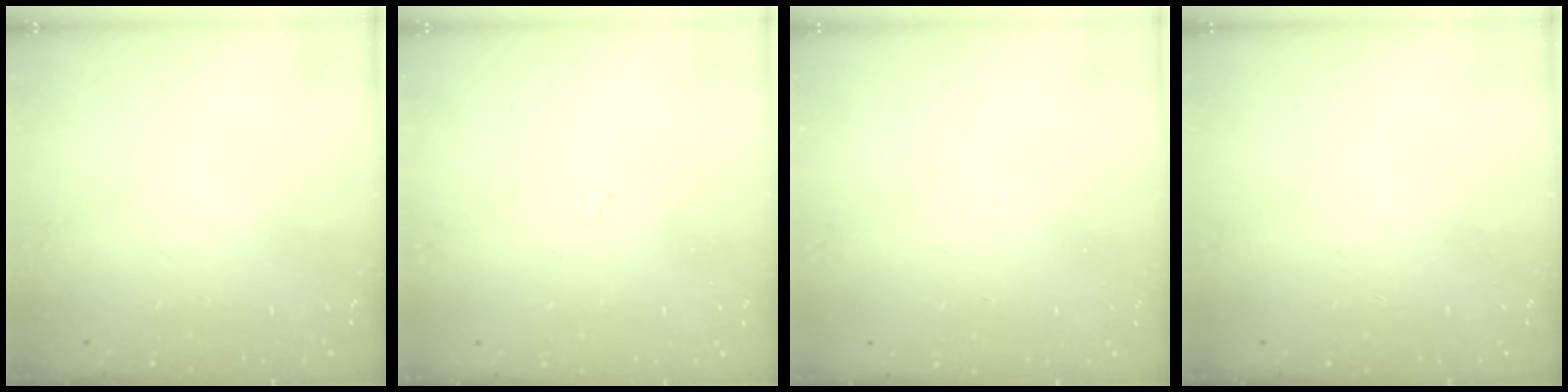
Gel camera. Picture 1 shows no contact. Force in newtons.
{"total": 1.8, "press": 1.8, "slide": 0.5}
{"total": 1.2, "press": 1.2, "slide": 0.3}
{"total": 0.0}